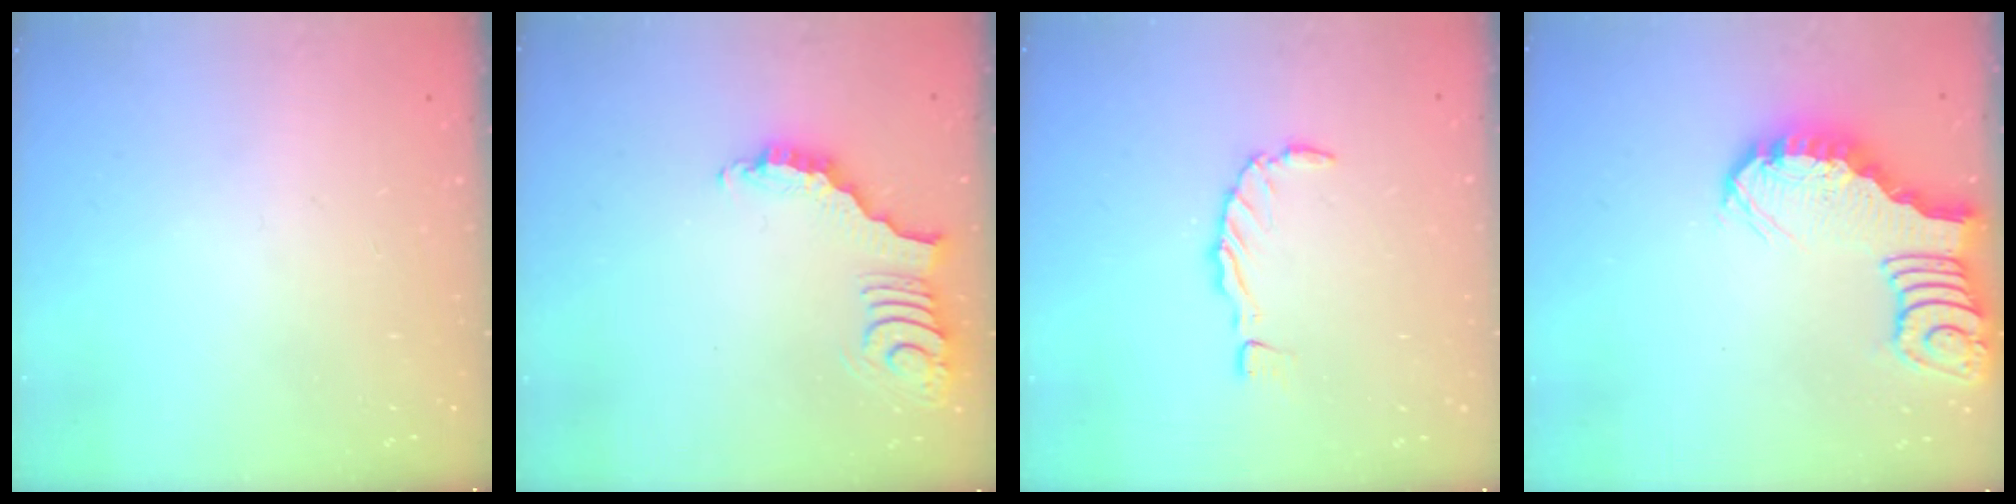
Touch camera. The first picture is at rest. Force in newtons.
{"total": 3.8, "press": 3.8, "slide": 0.6}
{"total": 0.7, "press": 0.7, "slide": 0.2}
{"total": 3.2, "press": 3.2, "slide": 0.3}